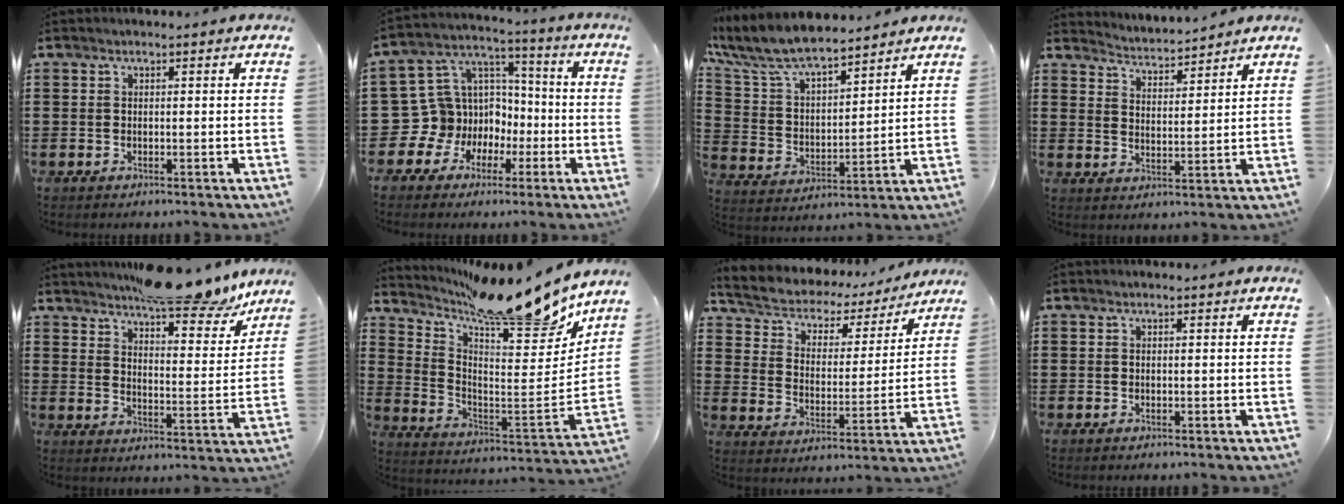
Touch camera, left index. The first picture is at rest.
{"total": 11.7, "force": [-3.4, 11.1, 1.6], "torque": [-0.089, 0.000, -0.040]}
{"total": 8.7, "force": [7.7, 2.0, 3.3], "torque": [-0.102, -0.041, 0.136]}
{"total": 3.4, "force": [3.4, -0.2, -0.4], "torque": [-0.008, -0.023, 0.057]}
{"total": 11.6, "force": [10.4, 1.7, 4.8], "torque": [-0.078, -0.055, 0.183]}
{"total": 16.6, "force": [13.9, 2.5, 8.7], "torque": [-0.150, -0.101, 0.225]}
{"total": 4.5, "force": [4.1, 1.8, 0.6], "torque": [-0.037, -0.032, 0.065]}
{"total": 0.0}